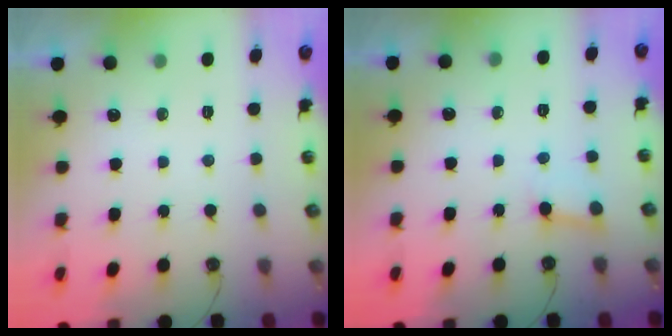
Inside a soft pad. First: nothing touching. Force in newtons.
{"total": 3.7, "press": 3.7, "slide": 0.2}